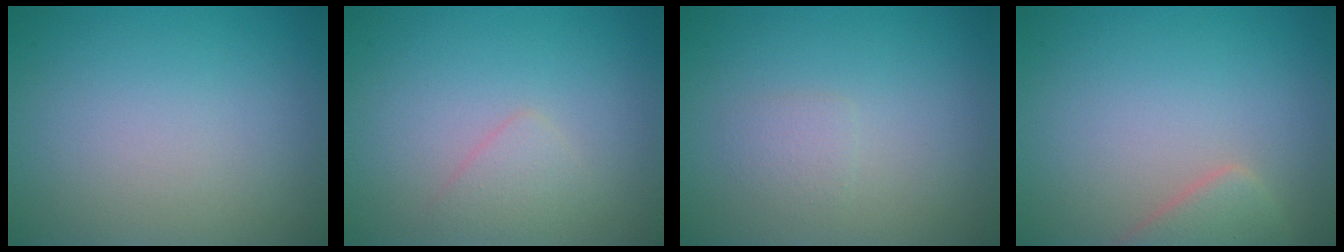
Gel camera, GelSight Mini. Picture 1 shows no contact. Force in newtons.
{"total": 1.5, "press": 1.5, "slide": 0.0}
{"total": 1.1, "press": 1.1, "slide": 0.0}
{"total": 2.8, "press": 2.8, "slide": 0.2}